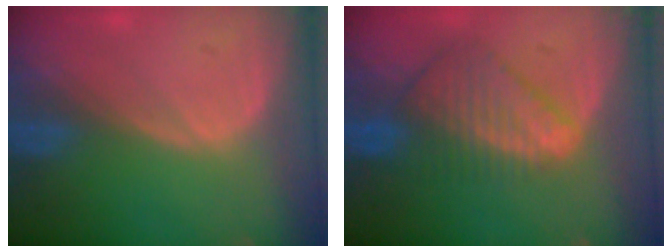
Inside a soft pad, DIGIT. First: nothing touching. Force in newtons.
{"total": 8.5, "press": 7.4, "slide": 4.2}